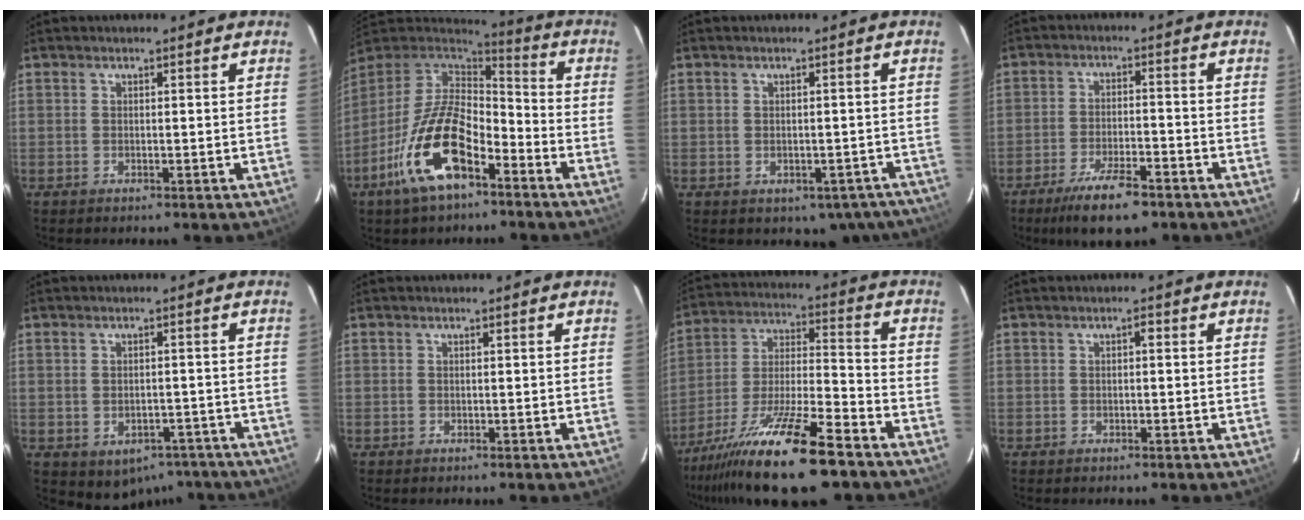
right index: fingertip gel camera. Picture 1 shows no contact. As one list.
[{"total": 16.1, "force": [-7.9, 6.4, 12.5], "torque": [-0.250, 0.003, -0.144]}, {"total": 7.4, "force": [-5.4, 4.6, 2.3], "torque": [-0.006, 0.015, -0.060]}, {"total": 8.8, "force": [-6.2, 2.0, 5.9], "torque": [-0.105, -0.012, -0.104]}, {"total": 7.9, "force": [-4.9, 5.6, 2.5], "torque": [-0.030, 0.016, -0.056]}, {"total": 0.0}, {"total": 18.4, "force": [-12.9, 1.7, 13.0], "torque": [-0.240, -0.030, -0.230]}, {"total": 0.7, "force": [0.1, 0.2, 0.6], "torque": [-0.009, 0.003, -0.001]}]